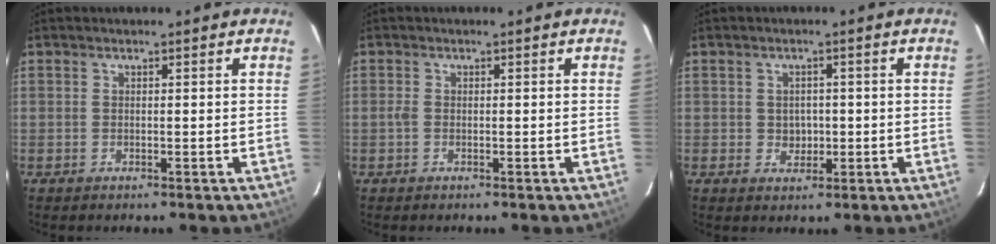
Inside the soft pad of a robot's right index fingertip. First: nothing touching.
{"total": 1.0, "force": [-0.2, 0.6, 0.7], "torque": [-0.016, 0.001, -0.007]}
{"total": 3.0, "force": [-0.2, 2.7, 1.1], "torque": [-0.018, 0.007, 0.003]}